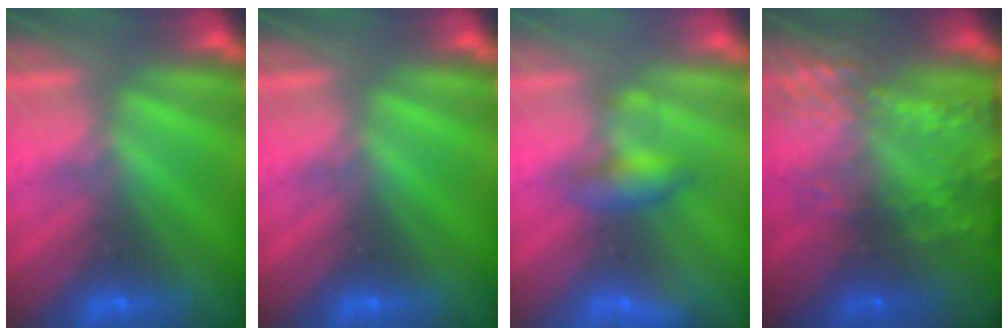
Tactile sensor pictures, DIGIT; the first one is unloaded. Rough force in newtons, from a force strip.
{"total": 0.0}
{"total": 2.0}
{"total": 7.8}